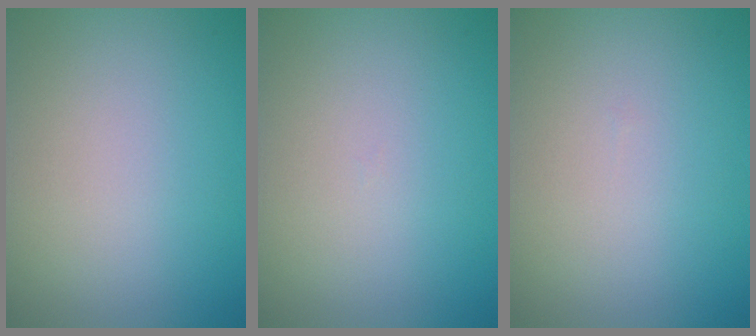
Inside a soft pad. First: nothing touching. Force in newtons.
{"total": 0.0}
{"total": 0.0}